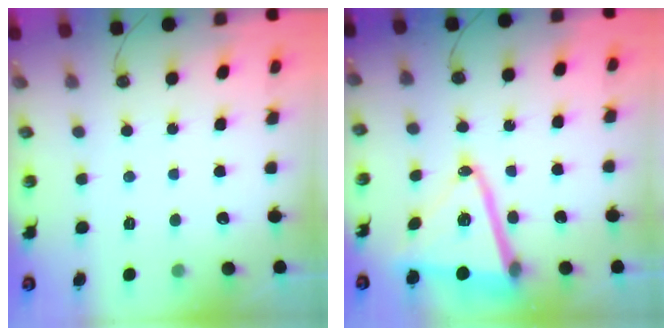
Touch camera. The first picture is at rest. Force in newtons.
{"total": 16.9, "press": 16.7, "slide": 2.4}